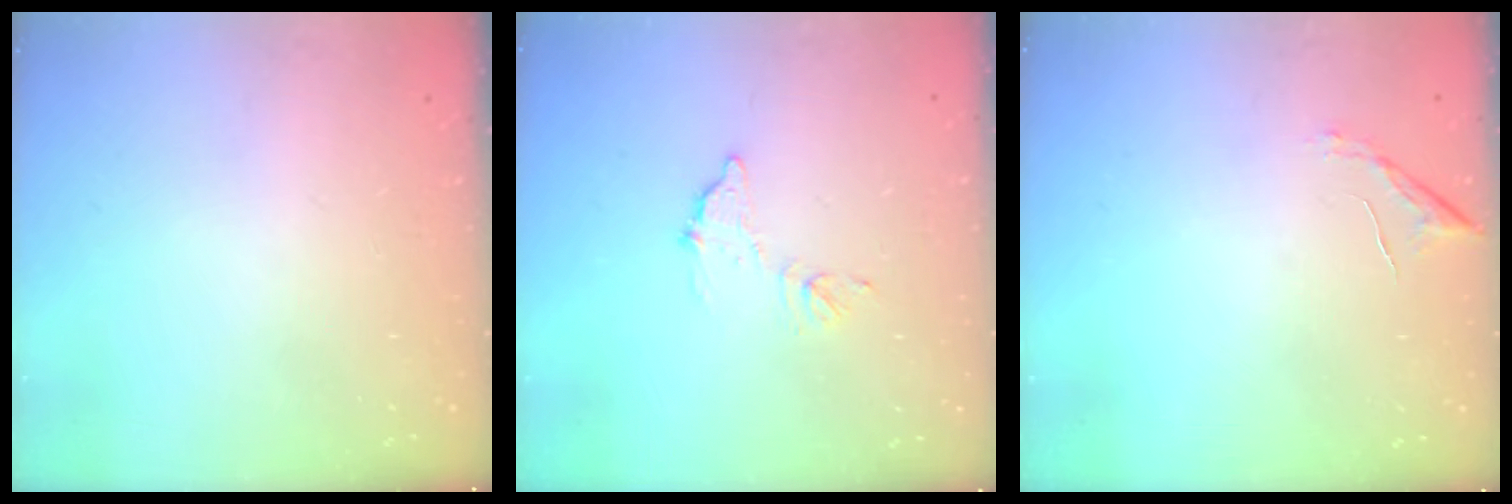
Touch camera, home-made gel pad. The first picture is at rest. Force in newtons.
{"total": 8.4, "press": 8.4, "slide": 0.4}
{"total": 6.6, "press": 6.6, "slide": 0.4}